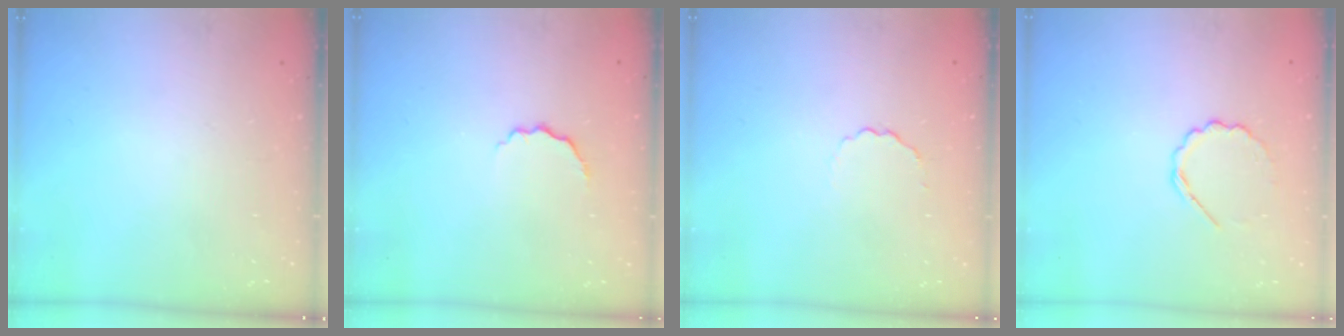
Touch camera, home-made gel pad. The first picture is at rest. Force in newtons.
{"total": 5.4, "press": 5.3, "slide": 1.0}
{"total": 2.2, "press": 2.1, "slide": 0.8}
{"total": 5.8, "press": 5.6, "slide": 1.8}